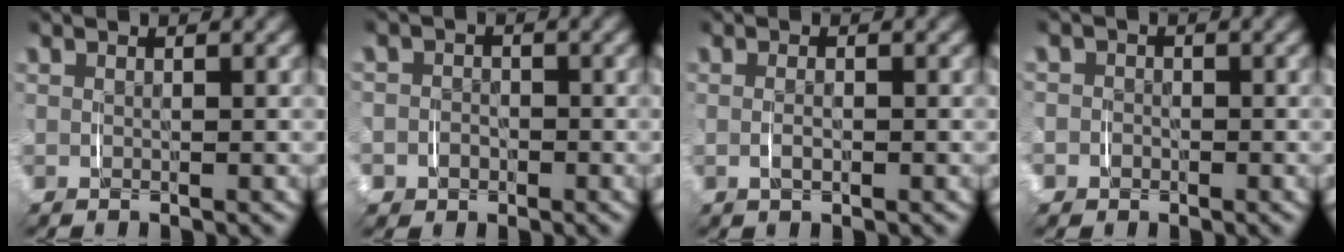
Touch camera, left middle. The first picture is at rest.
{"total": 4.4, "force": [-1.8, 3.9, 0.6], "torque": [-0.022, -0.015, -0.038]}
{"total": 1.2, "force": [-0.3, 0.5, 1.0], "torque": [-0.020, -0.004, -0.002]}
{"total": 3.4, "force": [-1.1, 3.3, 0.4], "torque": [-0.019, -0.005, -0.030]}